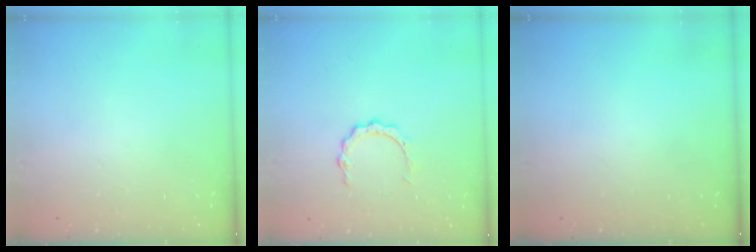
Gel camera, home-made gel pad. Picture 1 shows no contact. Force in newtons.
{"total": 3.2, "press": 3.2, "slide": 0.3}
{"total": 0.0}